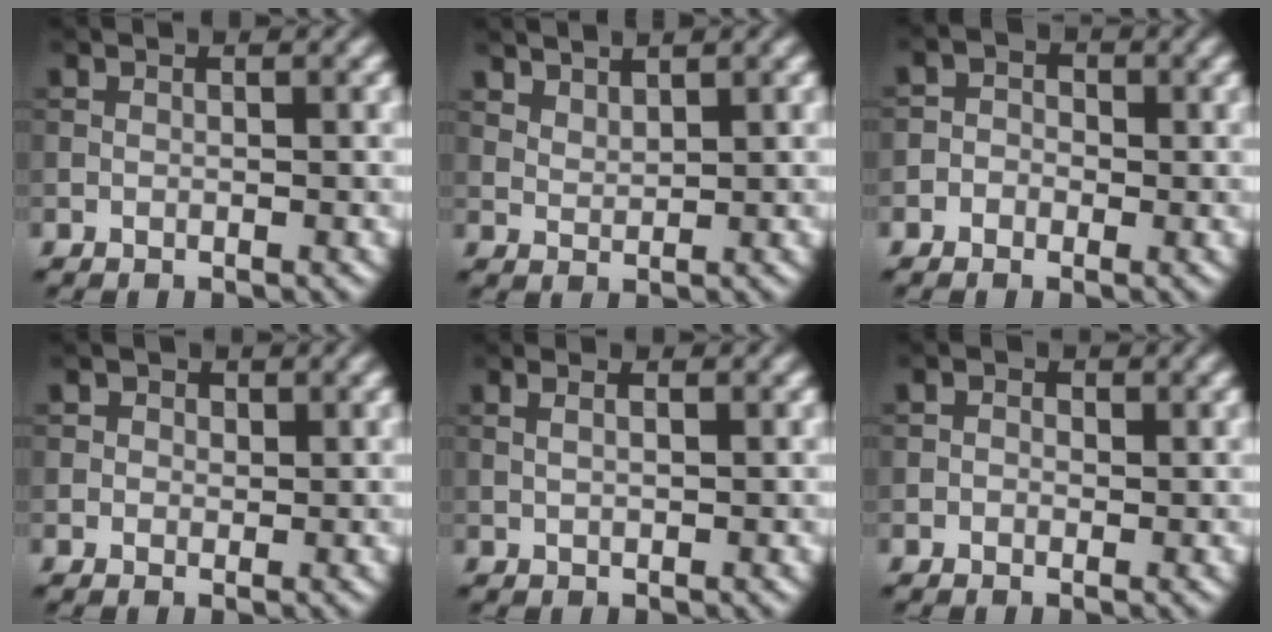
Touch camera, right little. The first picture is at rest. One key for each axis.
{"total": 2.0, "fx": 1.8, "fy": 0.5, "fz": 0.7, "tx": -0.013, "ty": -0.002, "tz": 0.040}
{"total": 1.9, "fx": -0.4, "fy": 1.8, "fz": 0.6, "tx": 0.007, "ty": 0.006, "tz": -0.026}
{"total": 1.6, "fx": 0.6, "fy": 1.4, "fz": 0.5, "tx": -0.007, "ty": -0.003, "tz": 0.005}
{"total": 1.6, "fx": 0.7, "fy": 0.7, "fz": 1.3, "tx": -0.017, "ty": -0.003, "tz": 0.004}
{"total": 1.1, "fx": 0.1, "fy": 1.0, "fz": 0.6, "tx": -0.006, "ty": -0.003, "tz": -0.007}